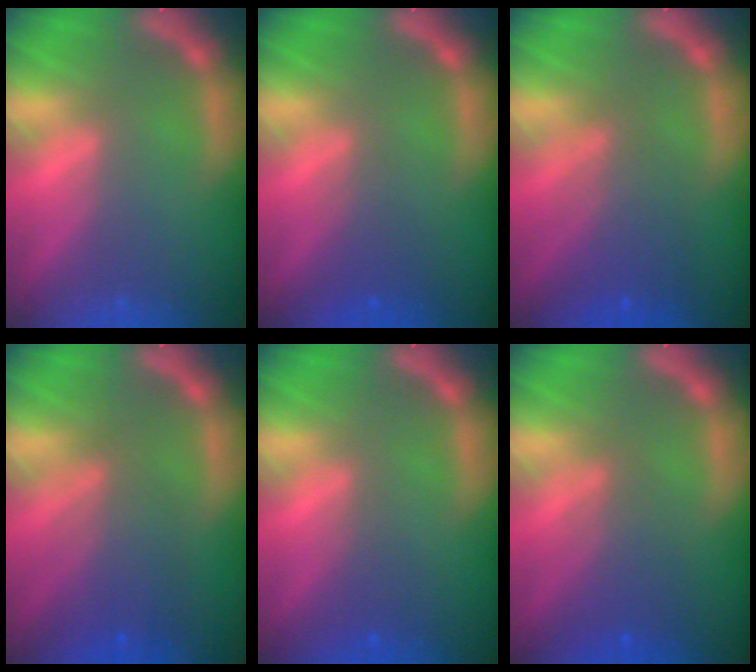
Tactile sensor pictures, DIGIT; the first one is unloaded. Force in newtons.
{"total": 2.0}
{"total": 4.6}
{"total": 5.0}
{"total": 1.5}
{"total": 3.6}